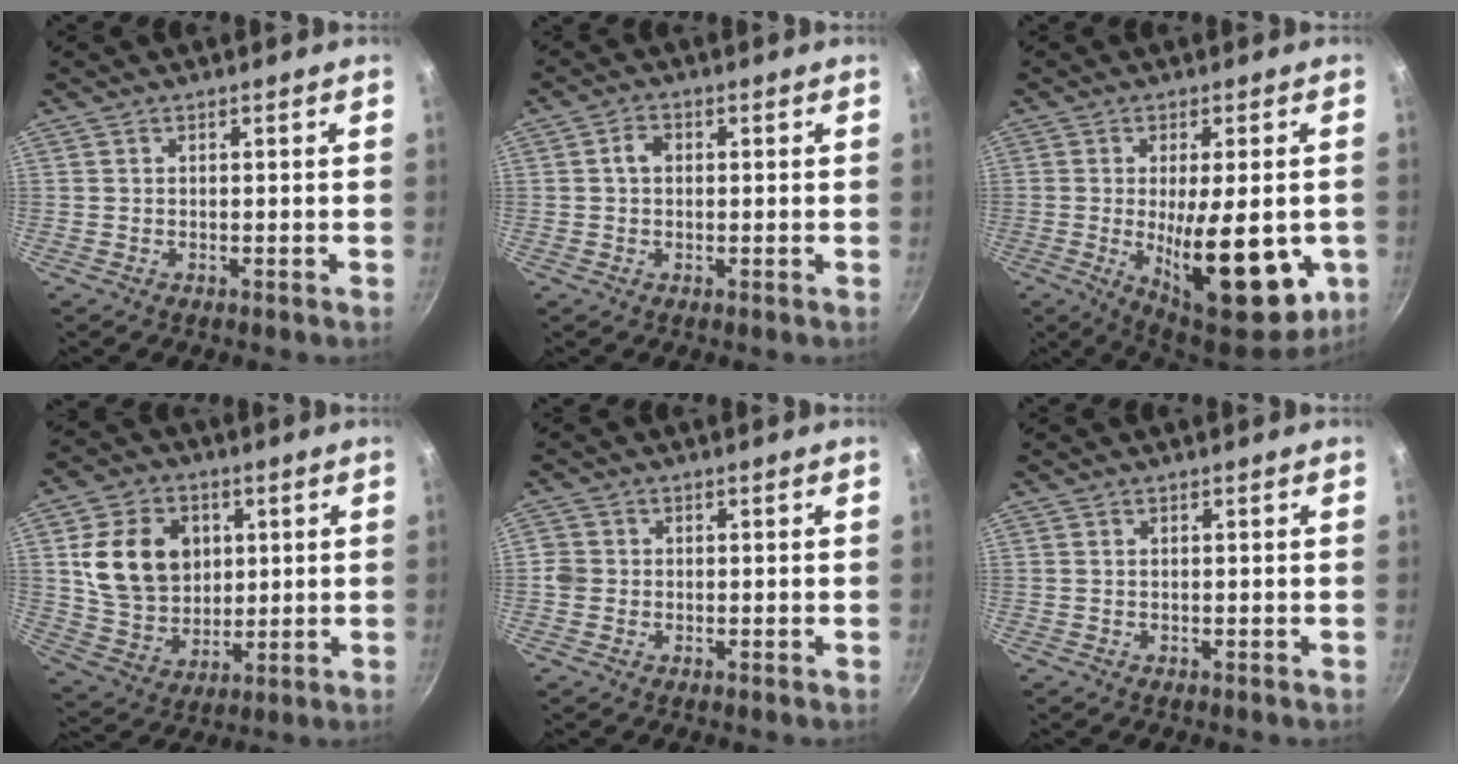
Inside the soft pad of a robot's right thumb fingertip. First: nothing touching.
{"total": 2.9, "force": [0.3, 2.2, 1.9], "torque": [-0.030, 0.009, 0.002]}
{"total": 19.5, "force": [-4.1, 7.6, 17.5], "torque": [-0.225, -0.023, -0.033]}
{"total": 16.0, "force": [3.5, 12.8, 9.1], "torque": [-0.127, -0.005, 0.072]}
{"total": 2.7, "force": [-0.2, 2.5, 0.8], "torque": [-0.003, 0.006, -0.008]}
{"total": 0.0}